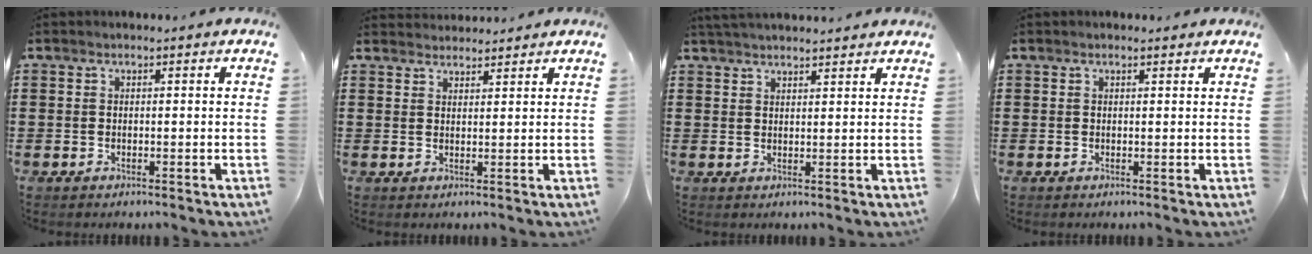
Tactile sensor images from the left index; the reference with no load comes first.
{"total": 2.0, "force": [2.0, 0.2, -0.2], "torque": [-0.001, -0.002, 0.039]}
{"total": 2.6, "force": [2.5, 0.0, 0.4], "torque": [-0.014, -0.001, 0.049]}
{"total": 0.6, "force": [0.4, 0.2, 0.4], "torque": [-0.009, 0.002, 0.008]}